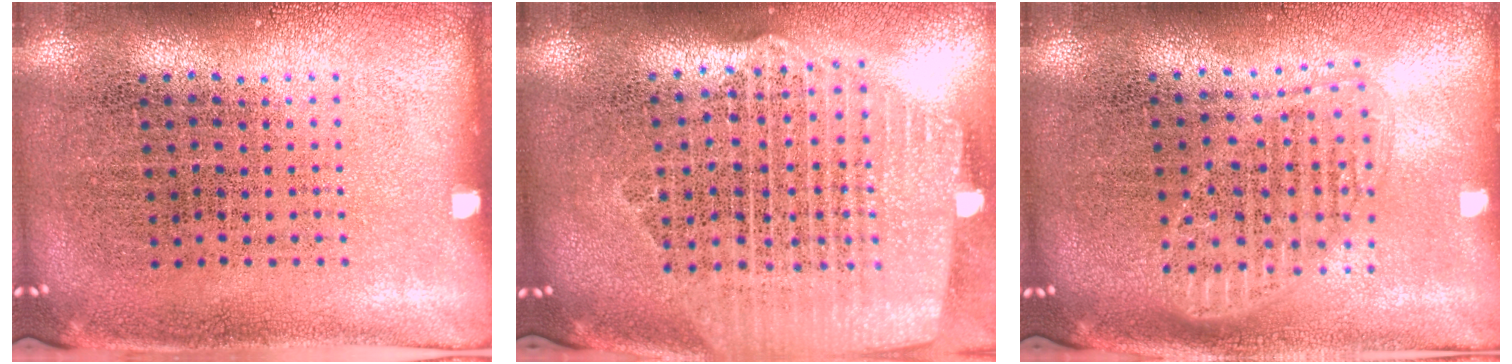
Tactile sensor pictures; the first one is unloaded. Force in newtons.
{"total": 2.6, "press": 2.2, "slide": 1.3}
{"total": 1.5, "press": 1.3, "slide": 0.8}